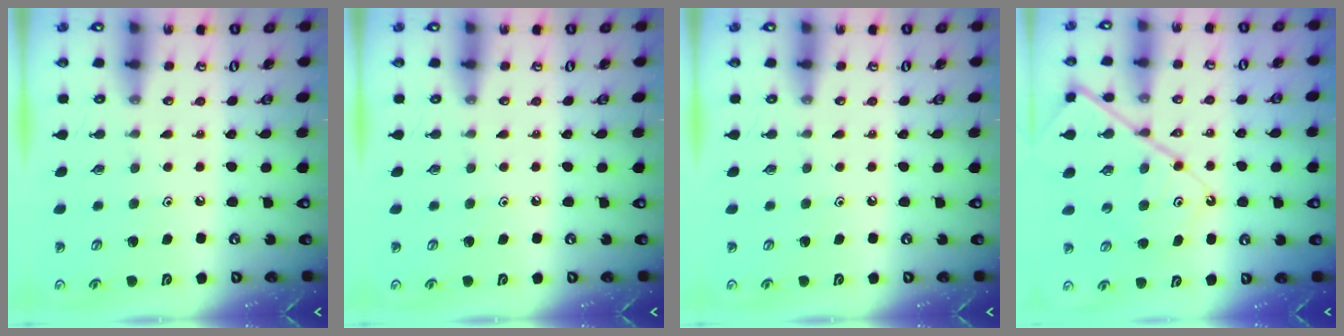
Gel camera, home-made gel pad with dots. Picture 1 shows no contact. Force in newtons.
{"total": 0.0}
{"total": 0.0}
{"total": 11.5, "press": 11.4, "slide": 1.3}